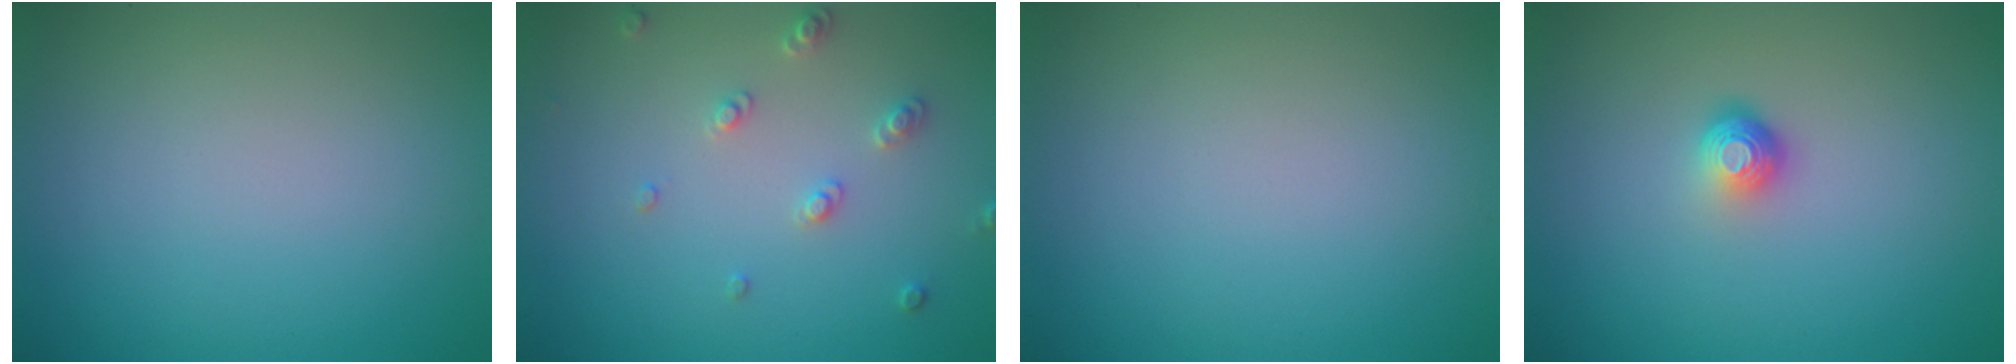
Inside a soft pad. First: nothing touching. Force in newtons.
{"total": 1.9, "press": 1.8, "slide": 0.5}
{"total": 0.0}
{"total": 1.8, "press": 1.2, "slide": 1.4}